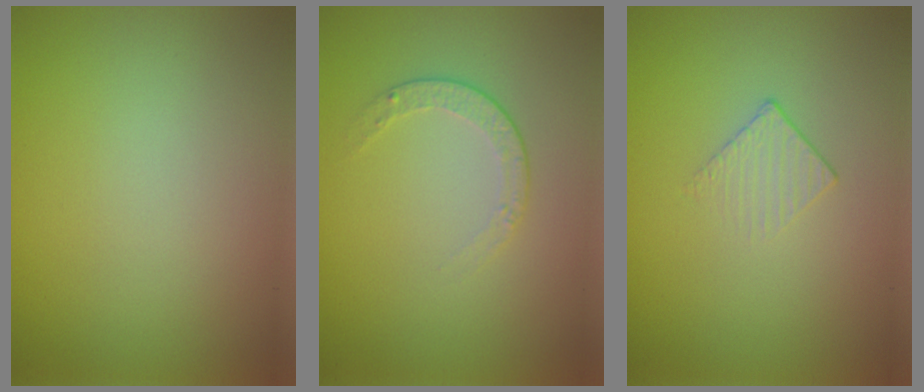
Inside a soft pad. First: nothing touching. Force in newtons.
{"total": 1.6, "press": 1.2, "slide": 1.1}
{"total": 1.2, "press": 0.5, "slide": 1.1}